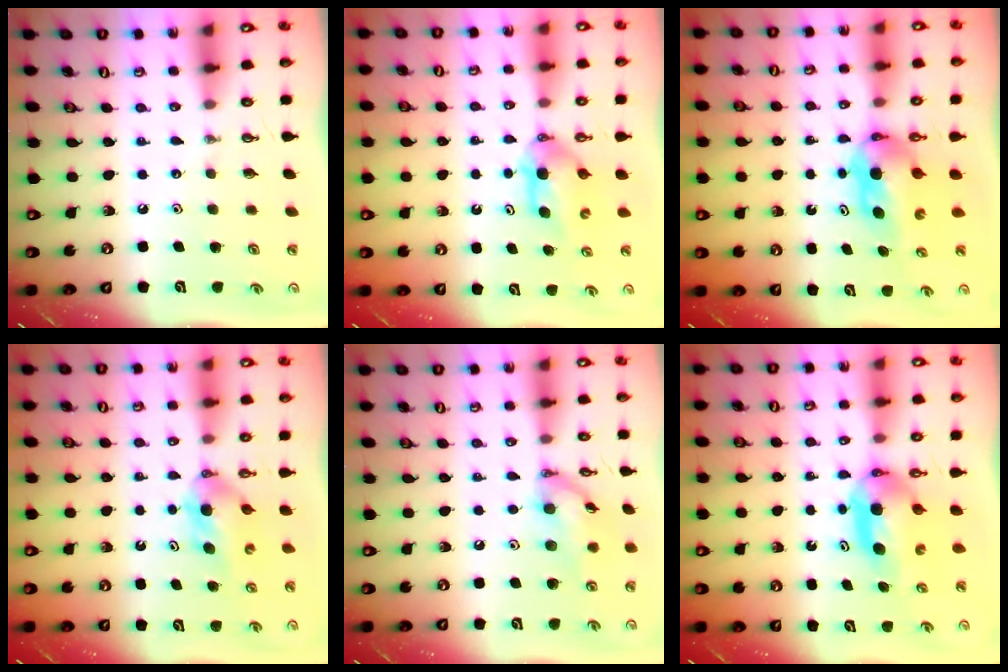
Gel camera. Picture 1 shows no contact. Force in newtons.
{"total": 5.4, "press": 5.3, "slide": 1.1}
{"total": 5.6, "press": 5.4, "slide": 1.7}
{"total": 5.2, "press": 5.1, "slide": 0.6}
{"total": 12.8, "press": 12.8, "slide": 0.5}
{"total": 9.1, "press": 4.7, "slide": 7.8}